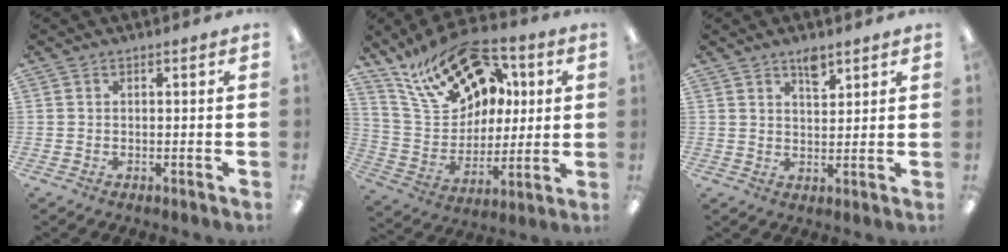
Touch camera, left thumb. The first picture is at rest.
{"total": 20.6, "force": [13.2, 12.4, 9.7], "torque": [-0.178, -0.065, 0.241]}
{"total": 4.0, "force": [3.0, 1.7, 2.1], "torque": [-0.015, -0.015, 0.048]}